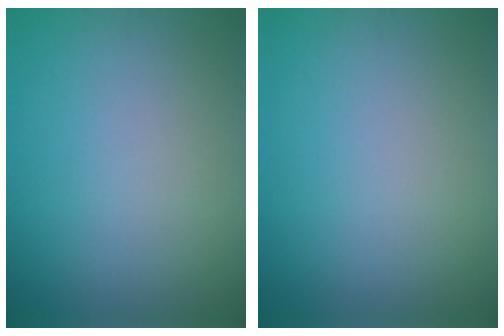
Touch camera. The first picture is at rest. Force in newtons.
{"total": 0.0}